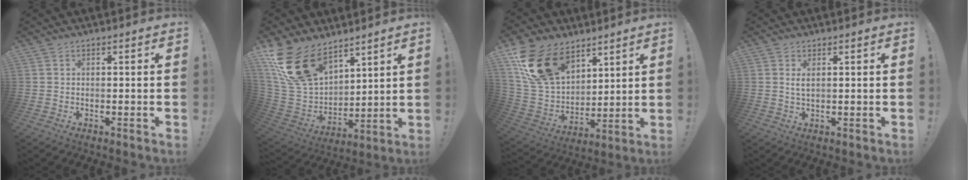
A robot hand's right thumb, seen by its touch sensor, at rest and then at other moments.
{"total": 20.0, "force": [12.7, 11.3, 10.4], "torque": [-0.216, -0.072, 0.243]}
{"total": 20.0, "force": [11.5, 12.4, 10.7], "torque": [-0.204, -0.057, 0.221]}
{"total": 2.0, "force": [0.7, 0.5, 1.8], "torque": [-0.031, -0.003, 0.010]}